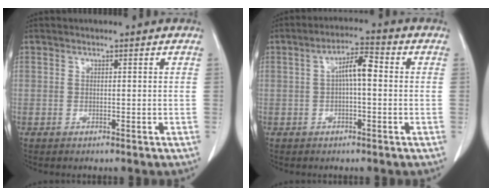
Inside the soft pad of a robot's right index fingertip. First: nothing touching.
{"total": 5.0, "force": [0.3, 1.2, 4.9], "torque": [-0.084, 0.019, 0.002]}